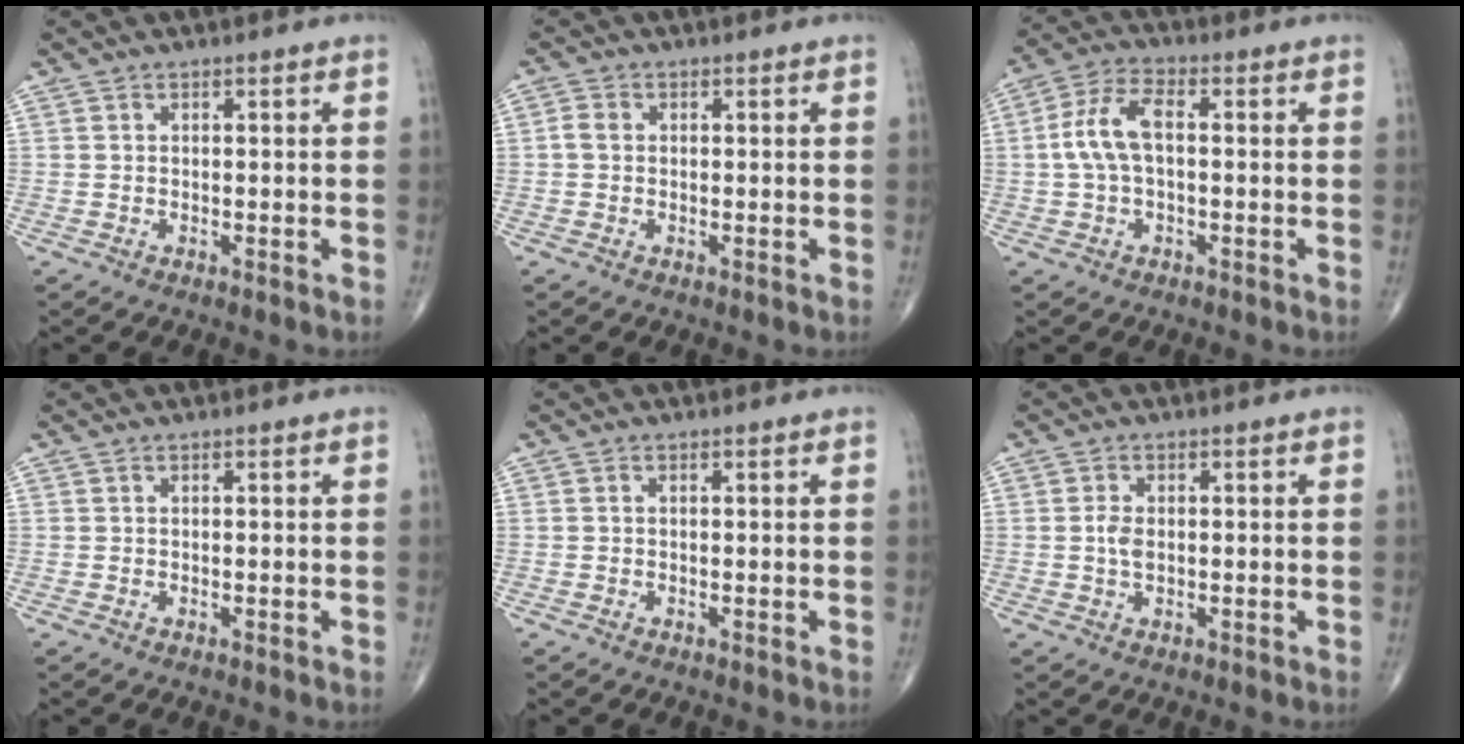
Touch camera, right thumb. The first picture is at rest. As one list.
[{"total": 2.0, "force": [0.0, 1.6, 1.2], "torque": [-0.024, 0.005, -0.002]}, {"total": 8.3, "force": [0.3, 4.2, 7.2], "torque": [-0.153, 0.026, 0.000]}, {"total": 0.0}, {"total": 0.0}, {"total": 2.3, "force": [0.0, 1.3, 1.9], "torque": [-0.038, 0.001, -0.002]}]